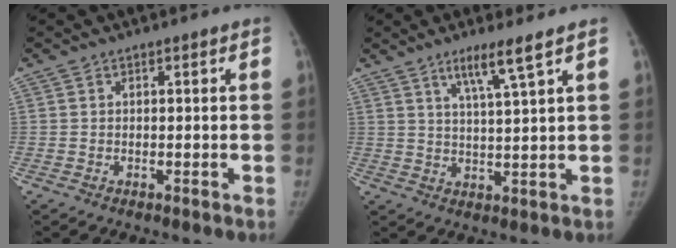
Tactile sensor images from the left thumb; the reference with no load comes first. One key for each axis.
{"total": 6.0, "fx": 3.8, "fy": -0.4, "fz": 4.7, "tx": -0.087, "ty": -0.027, "tz": 0.074}